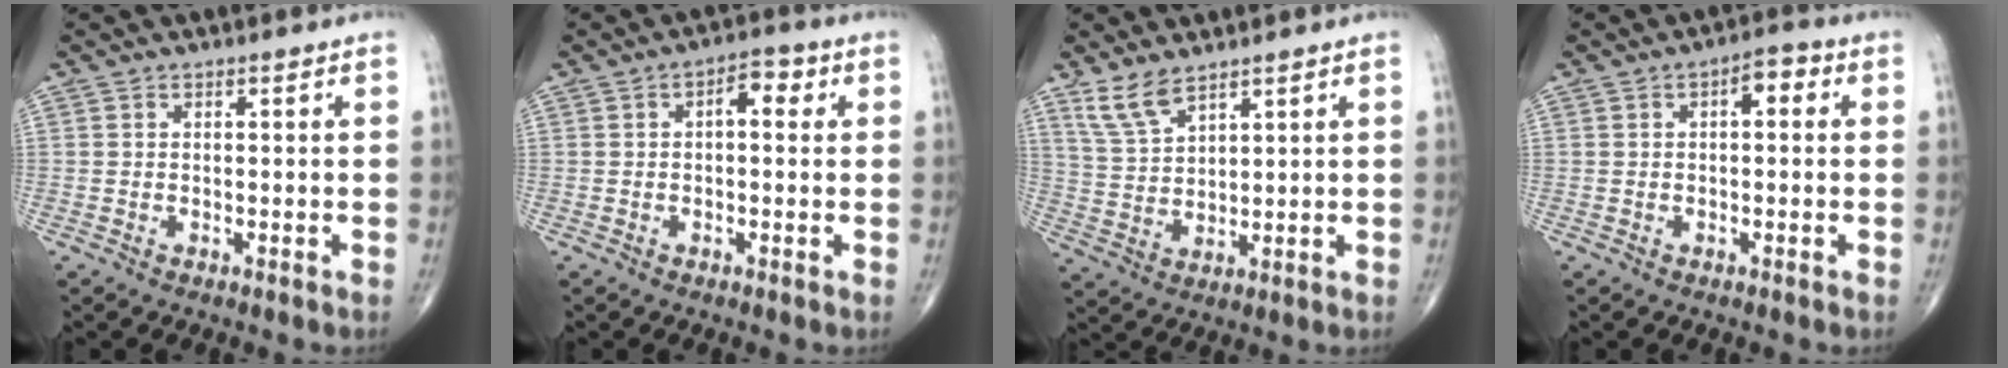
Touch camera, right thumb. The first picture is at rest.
{"total": 4.5, "force": [1.0, 2.3, 3.8], "torque": [-0.041, 0.012, 0.007]}
{"total": 6.3, "force": [4.8, 2.3, 3.5], "torque": [-0.065, -0.021, 0.103]}
{"total": 4.0, "force": [0.9, 2.0, 3.4], "torque": [-0.039, 0.013, 0.004]}